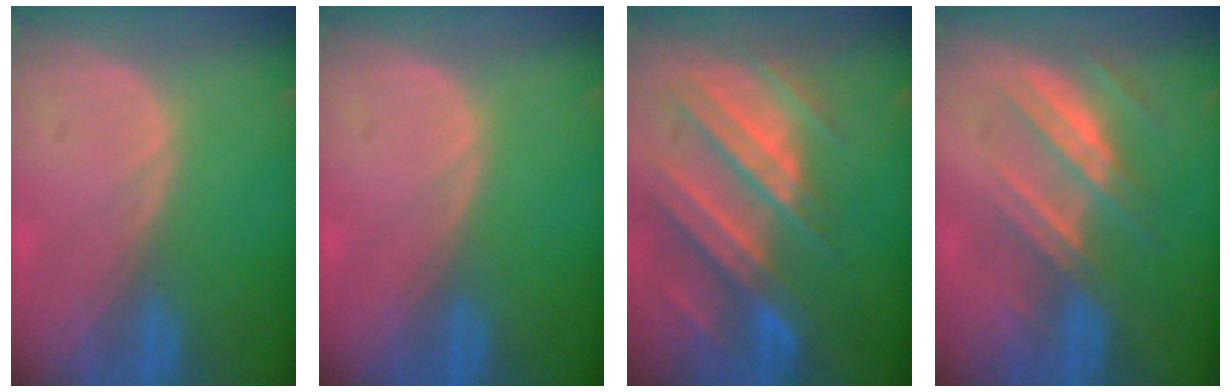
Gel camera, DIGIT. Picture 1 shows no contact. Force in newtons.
{"total": 0.0}
{"total": 11.1, "press": 9.8, "slide": 5.0}
{"total": 7.4, "press": 6.8, "slide": 3.0}